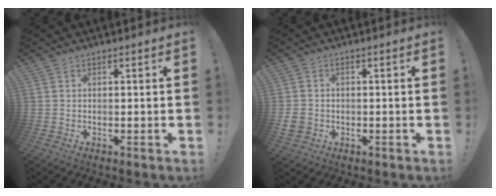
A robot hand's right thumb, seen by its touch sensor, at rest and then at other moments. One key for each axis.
{"total": 3.7, "fx": -0.6, "fy": 3.2, "fz": 1.8, "tx": -0.042, "ty": 0.001, "tz": -0.010}